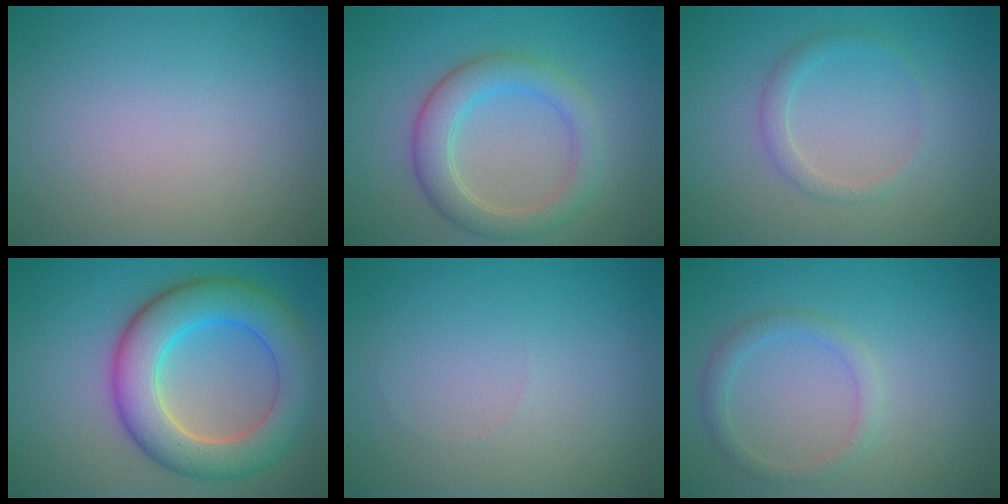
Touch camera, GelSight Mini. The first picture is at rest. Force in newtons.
{"total": 4.2, "press": 4.2, "slide": 0.2}
{"total": 1.5, "press": 1.4, "slide": 0.0}
{"total": 8.4, "press": 8.4, "slide": 0.3}
{"total": 0.0}
{"total": 1.7, "press": 1.7, "slide": 0.2}